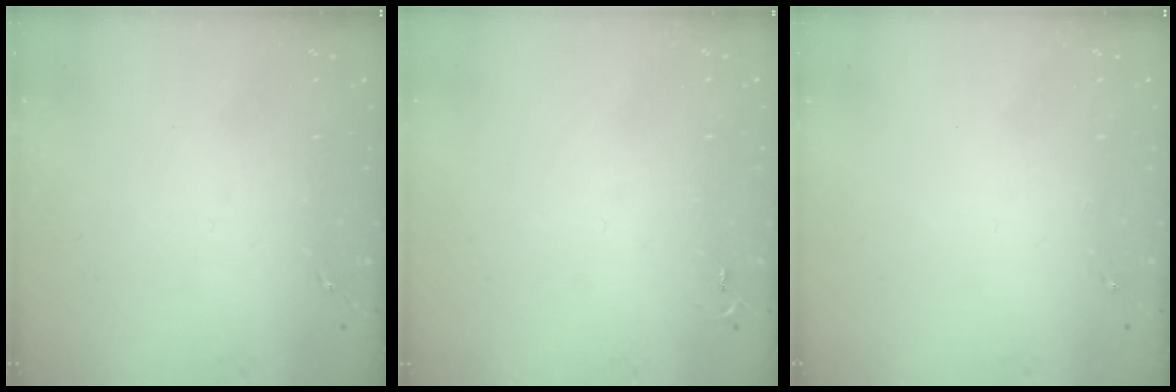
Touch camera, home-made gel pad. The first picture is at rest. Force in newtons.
{"total": 2.6, "press": 2.6, "slide": 0.4}
{"total": 0.0}